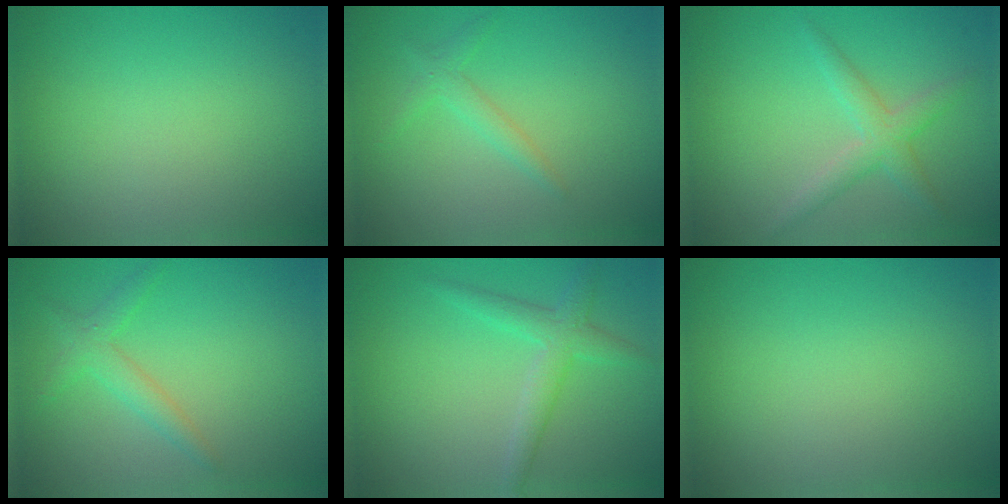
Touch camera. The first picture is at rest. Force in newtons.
{"total": 1.5, "press": 1.5, "slide": 0.1}
{"total": 2.5, "press": 2.5, "slide": 0.1}
{"total": 2.2, "press": 2.2, "slide": 0.0}
{"total": 2.7, "press": 2.7, "slide": 0.1}
{"total": 0.0}